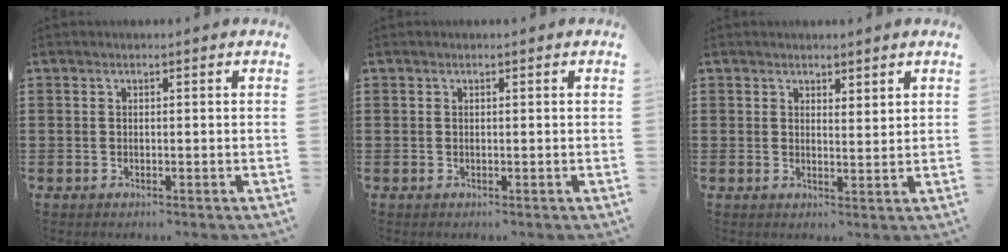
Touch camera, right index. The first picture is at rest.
{"total": 0.0}
{"total": 1.8, "force": [1.7, 0.5, 0.0], "torque": [-0.005, 0.005, 0.034]}